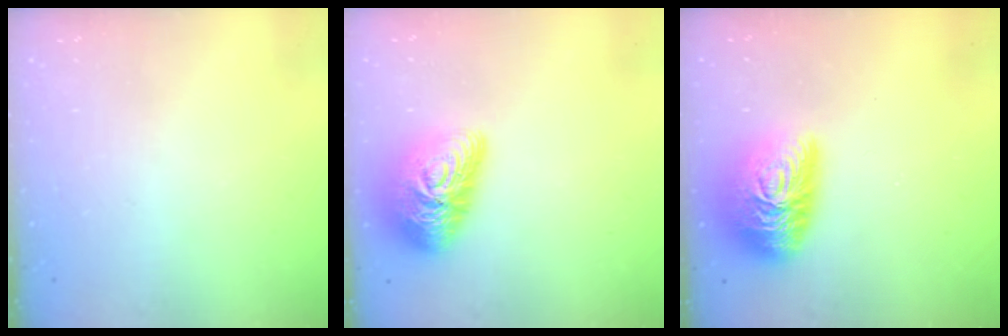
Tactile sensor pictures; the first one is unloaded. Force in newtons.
{"total": 16.1, "press": 16.1, "slide": 0.9}
{"total": 18.3, "press": 18.3, "slide": 1.1}